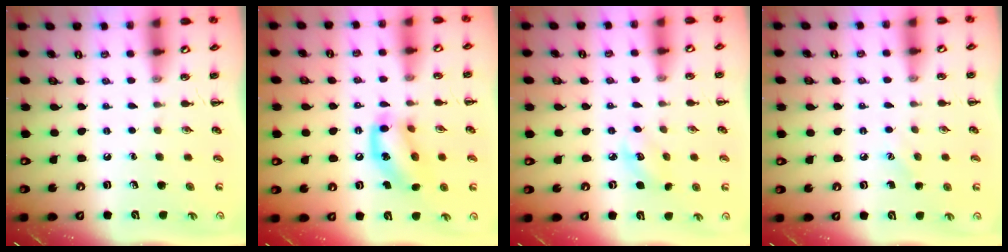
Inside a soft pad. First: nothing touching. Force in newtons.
{"total": 14.4, "press": 14.1, "slide": 2.5}
{"total": 4.4, "press": 4.2, "slide": 1.2}
{"total": 4.9, "press": 4.7, "slide": 1.3}